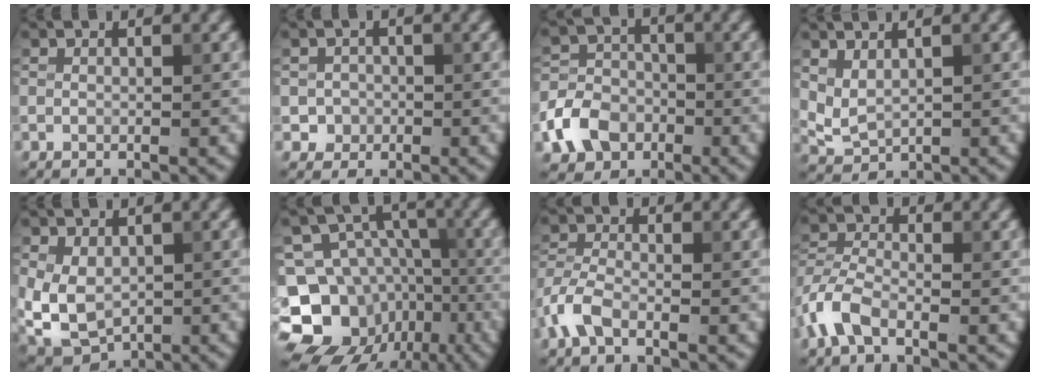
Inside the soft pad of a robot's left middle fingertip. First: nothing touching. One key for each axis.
{"total": 1.5, "fx": -0.4, "fy": 1.4, "fz": 0.1, "tx": 0.012, "ty": -0.002, "tz": -0.006}
{"total": 5.2, "fx": -2.4, "fy": 4.1, "fz": 2.2, "tx": -0.046, "ty": 0.001, "tz": -0.054}
{"total": 1.9, "fx": 1.0, "fy": 1.1, "fz": 1.3, "tx": -0.029, "ty": -0.003, "tz": 0.028}
{"total": 5.8, "fx": -0.2, "fy": 4.1, "fz": 4.1, "tx": -0.089, "ty": -0.010, "tz": -0.001}
{"total": 16.1, "fx": -7.4, "fy": 13.1, "fz": 5.6, "tx": -0.109, "ty": -0.018, "tz": -0.120}
{"total": 3.2, "fx": -1.8, "fy": 1.5, "fz": 2.1, "tx": -0.052, "ty": 0.003, "tz": -0.053}
{"total": 4.0, "fx": -2.3, "fy": 1.9, "fz": 2.7, "tx": -0.063, "ty": 0.003, "tz": -0.063}